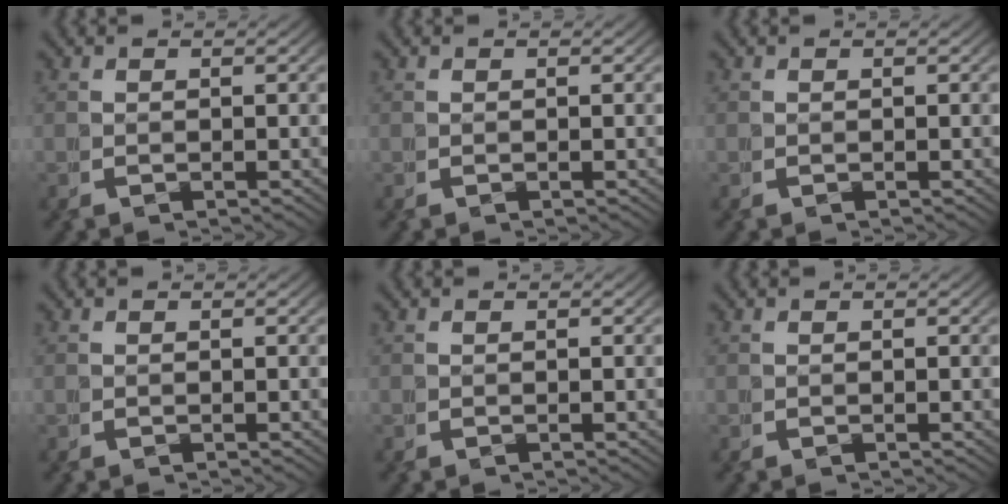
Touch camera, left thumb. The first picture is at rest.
{"total": 0.0}
{"total": 0.0}
{"total": 0.0}
{"total": 0.0}
{"total": 0.0}